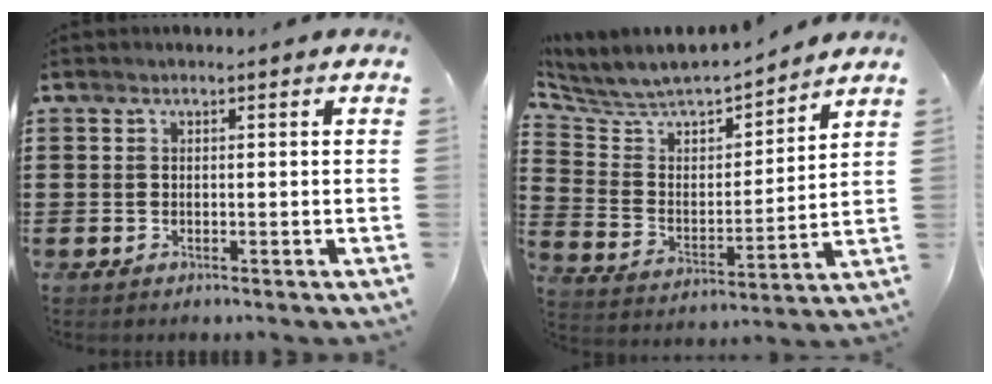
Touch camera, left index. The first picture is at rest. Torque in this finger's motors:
{"motor_torque": [0.17, 0.17, 0.16, 0.08]}